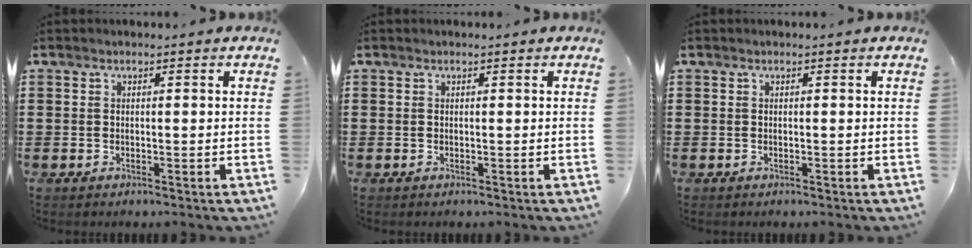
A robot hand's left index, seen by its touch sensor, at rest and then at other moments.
{"total": 0.0}
{"total": 0.0}